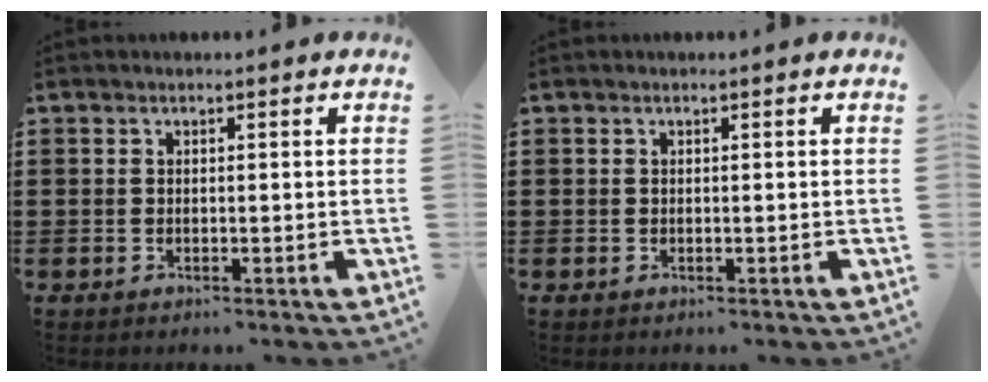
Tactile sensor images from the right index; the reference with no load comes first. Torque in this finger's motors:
{"motor_torque": [0.00, 0.00, 0.00, -0.01]}